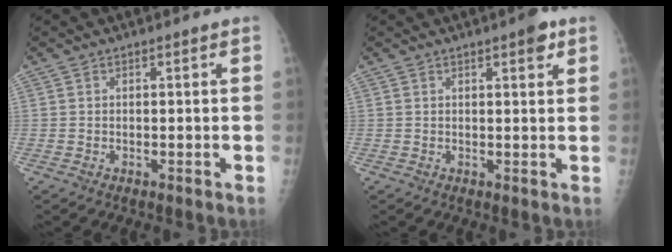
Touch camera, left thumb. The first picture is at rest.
{"total": 3.1, "force": [1.8, 0.8, 2.3], "torque": [-0.025, -0.006, 0.020]}